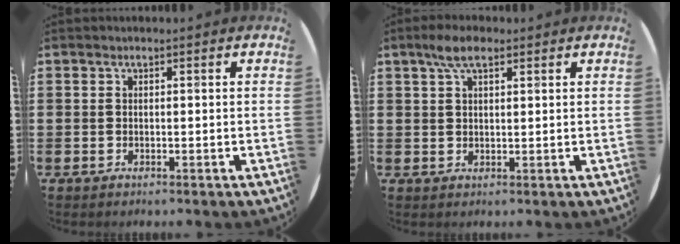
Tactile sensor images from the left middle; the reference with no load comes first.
{"total": 4.3, "force": [2.7, 1.6, 2.8], "torque": [-0.054, 0.004, 0.047]}